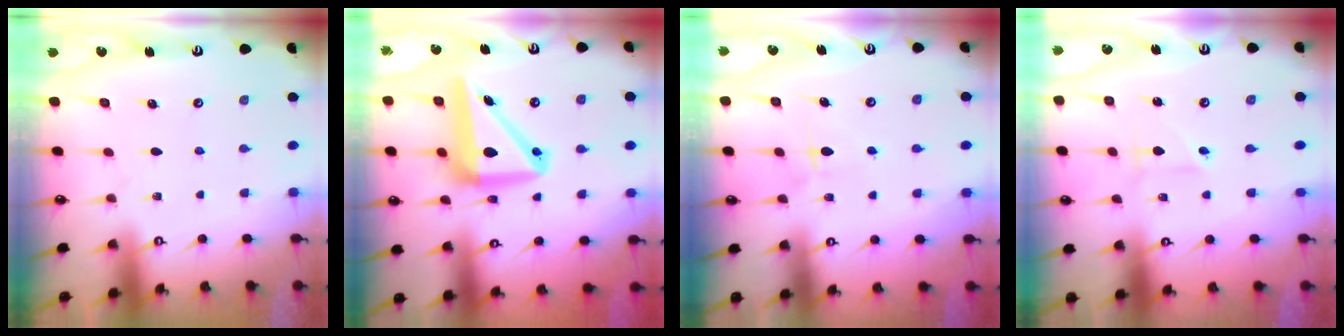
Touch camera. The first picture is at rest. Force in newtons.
{"total": 13.0, "press": 12.7, "slide": 2.7}
{"total": 6.5, "press": 6.5, "slide": 0.9}
{"total": 2.5, "press": 2.5, "slide": 0.2}